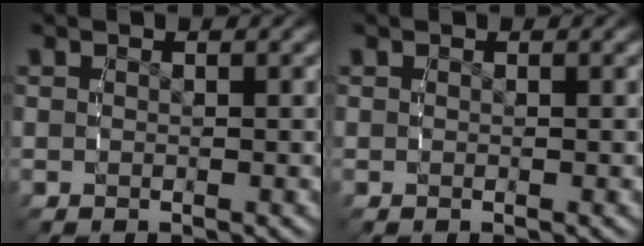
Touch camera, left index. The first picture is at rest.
{"total": 0.0}